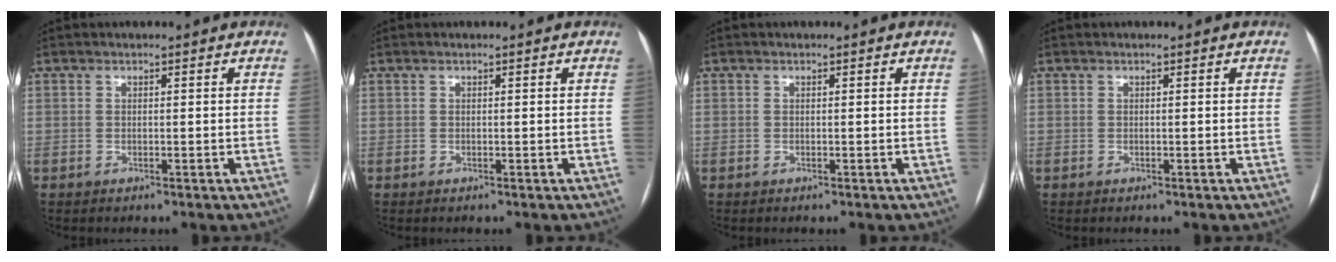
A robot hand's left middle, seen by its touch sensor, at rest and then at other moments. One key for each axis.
{"total": 0.0}
{"total": 0.0}
{"total": 0.0}